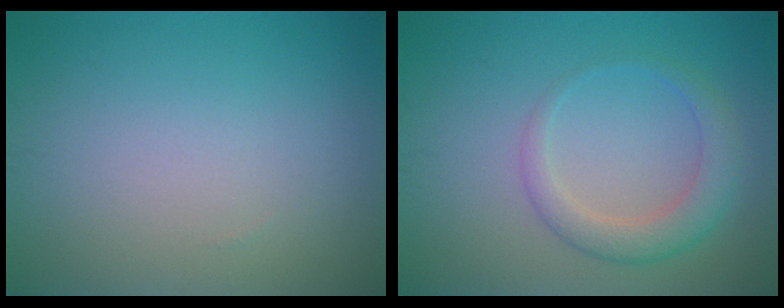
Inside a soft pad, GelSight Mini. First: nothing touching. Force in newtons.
{"total": 3.1, "press": 3.1, "slide": 0.2}